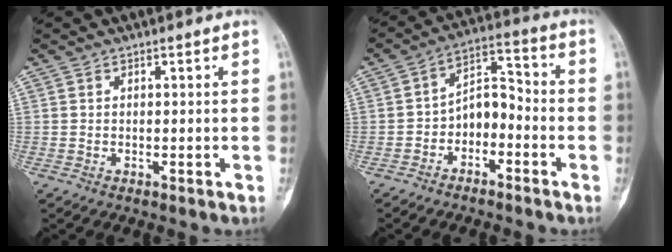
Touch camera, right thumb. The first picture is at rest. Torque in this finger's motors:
{"motor_torque": [0.23, 0.11, -0.11, 0.19, -0.05]}